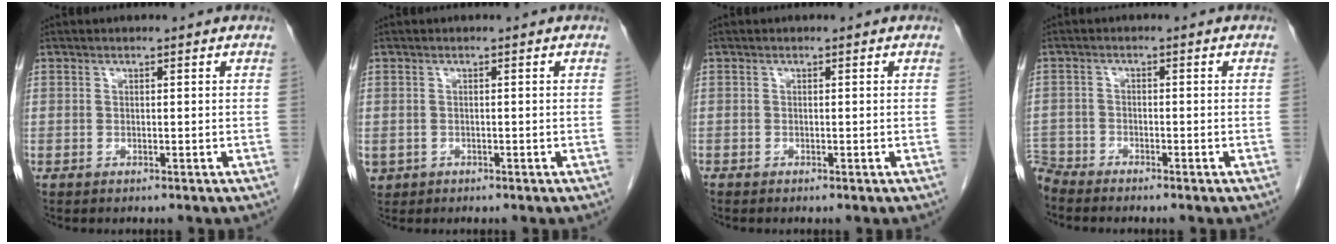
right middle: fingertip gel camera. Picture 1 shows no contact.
{"total": 1.7, "force": [-0.6, 1.5, 0.4], "torque": [-0.012, 0.001, -0.004]}
{"total": 0.0}
{"total": 3.5, "force": [-3.5, 0.4, 0.0], "torque": [0.002, -0.012, -0.068]}